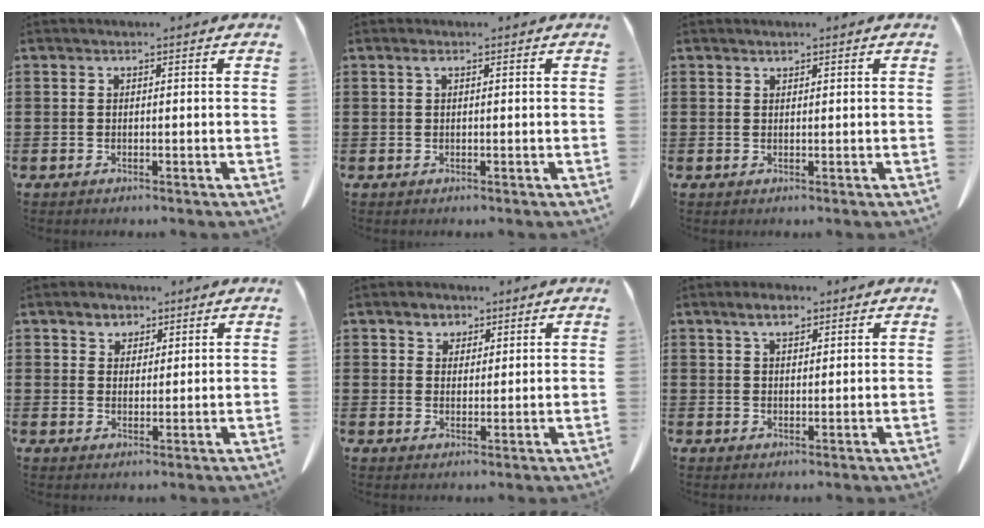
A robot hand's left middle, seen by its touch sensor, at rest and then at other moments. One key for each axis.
{"total": 0.9, "fx": 0.4, "fy": 0.2, "fz": 0.8, "tx": -0.017, "ty": 0.003, "tz": 0.006}
{"total": 0.6, "fx": 0.6, "fy": 0.2, "fz": 0.1, "tx": -0.005, "ty": -0.001, "tz": 0.012}
{"total": 2.9, "fx": 2.2, "fy": 1.9, "fz": 0.7, "tx": -0.022, "ty": 0.009, "tz": 0.040}
{"total": 2.8, "fx": 2.0, "fy": 1.9, "fz": 0.2, "tx": -0.016, "ty": 0.009, "tz": 0.037}
{"total": 3.5, "fx": 2.4, "fy": 1.4, "fz": 2.1, "tx": -0.038, "ty": 0.003, "tz": 0.042}